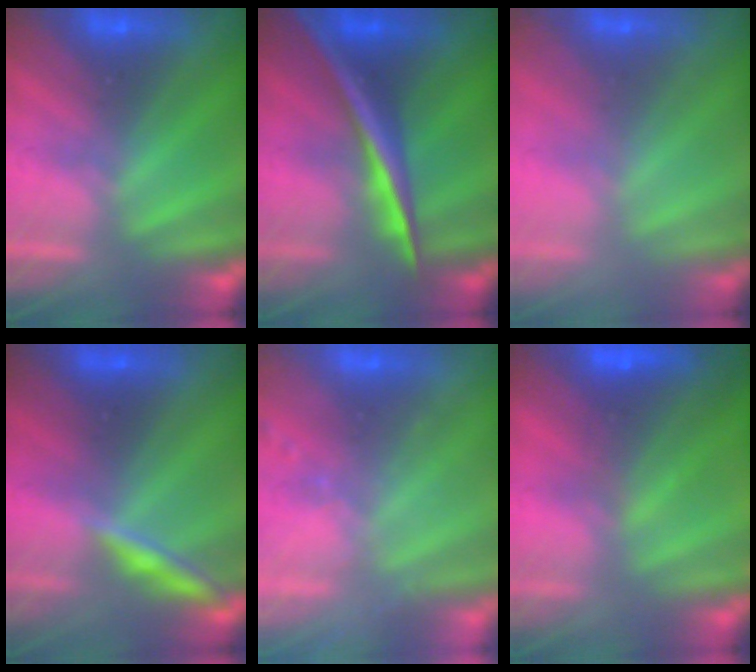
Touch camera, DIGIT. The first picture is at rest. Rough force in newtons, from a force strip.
{"total": 2.6}
{"total": 2.2}
{"total": 1.9}
{"total": 2.4}
{"total": 5.8}